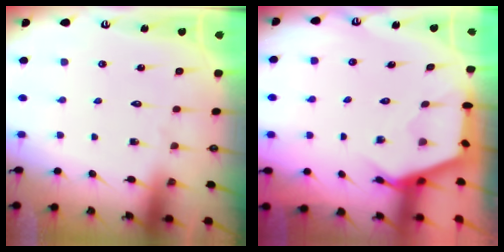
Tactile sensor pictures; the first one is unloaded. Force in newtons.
{"total": 2.5, "press": 2.5, "slide": 0.3}